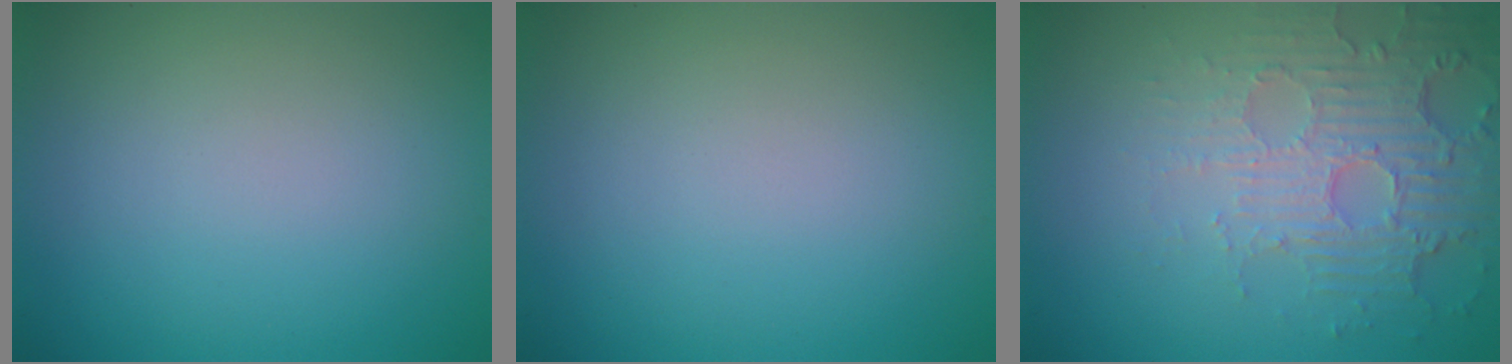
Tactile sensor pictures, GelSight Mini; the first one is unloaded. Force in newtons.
{"total": 0.0}
{"total": 5.5, "press": 3.7, "slide": 4.0}